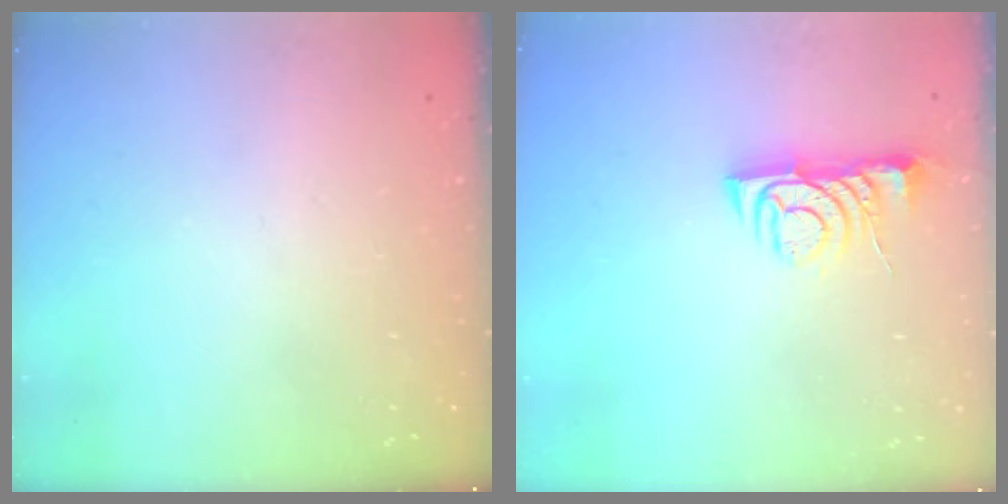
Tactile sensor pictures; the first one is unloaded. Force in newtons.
{"total": 5.5, "press": 5.4, "slide": 0.7}